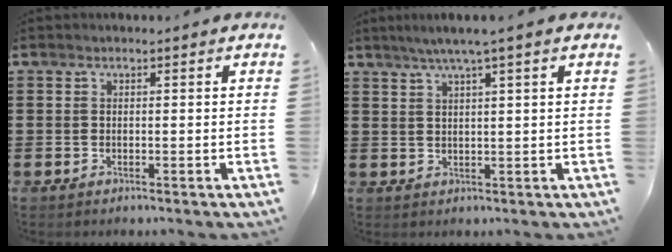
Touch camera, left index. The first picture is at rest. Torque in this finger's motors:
{"motor_torque": [1.41, -0.73, 0.30, 0.06]}